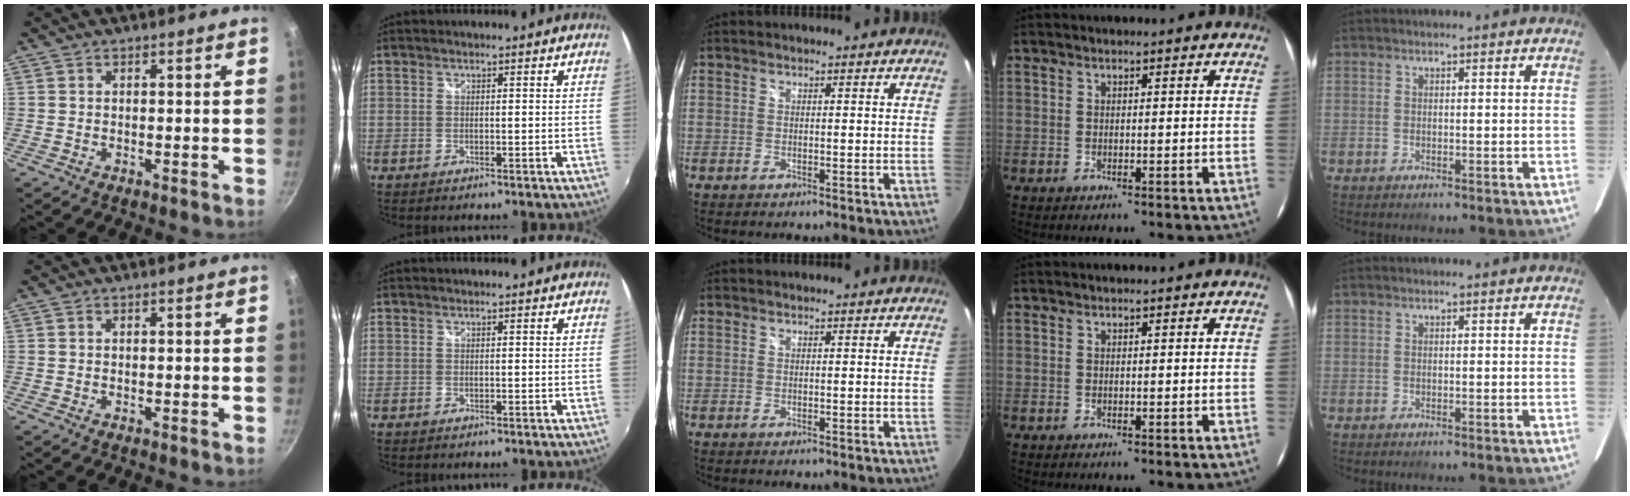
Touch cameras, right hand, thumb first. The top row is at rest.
{}